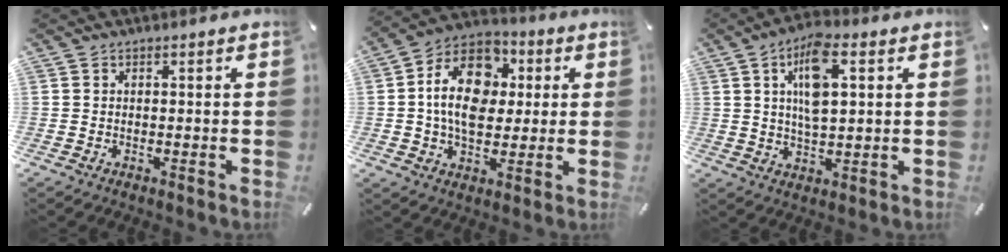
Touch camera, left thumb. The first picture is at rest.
{"total": 16.1, "force": [1.7, 11.8, 10.7], "torque": [-0.203, 0.011, 0.030]}
{"total": 10.6, "force": [3.5, 4.5, 8.9], "torque": [-0.159, -0.001, 0.056]}